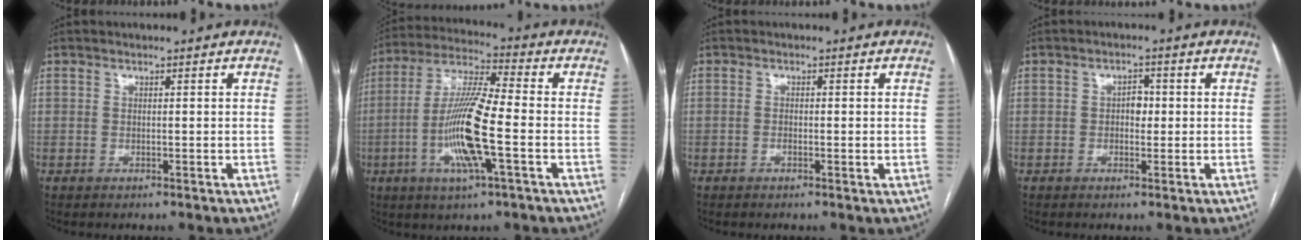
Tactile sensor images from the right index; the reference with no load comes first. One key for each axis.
{"total": 13.5, "fx": -3.4, "fy": 1.1, "fz": 13.1, "tx": -0.263, "ty": -0.005, "tz": -0.068}
{"total": 1.6, "fx": -0.3, "fy": 0.4, "fz": 1.5, "tx": -0.026, "ty": -0.001, "tz": -0.004}
{"total": 2.0, "fx": 0.0, "fy": 1.3, "fz": 1.5, "tx": -0.022, "ty": 0.007, "tz": 0.000}